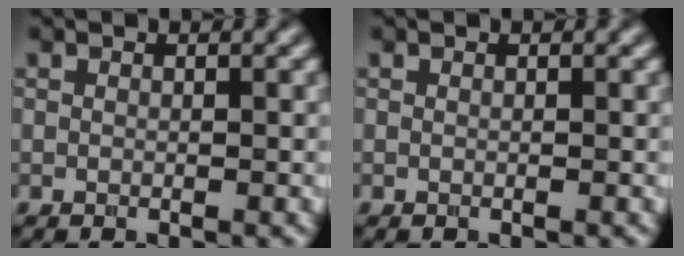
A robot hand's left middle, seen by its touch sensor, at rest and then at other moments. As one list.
[{"total": 0.0}]